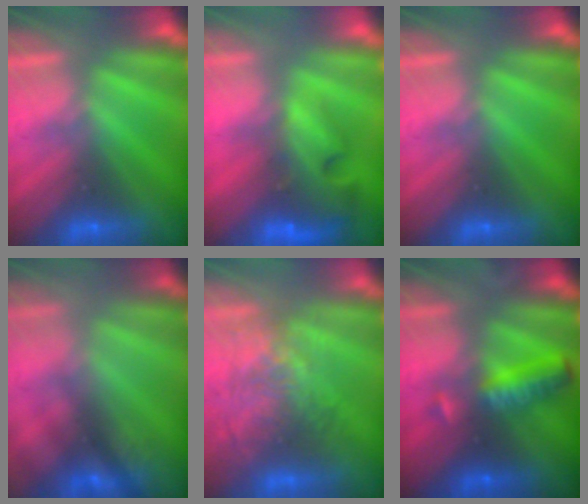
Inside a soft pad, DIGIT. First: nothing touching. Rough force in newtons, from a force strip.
{"total": 8.4}
{"total": 0.0}
{"total": 2.5}
{"total": 3.7}
{"total": 7.0}